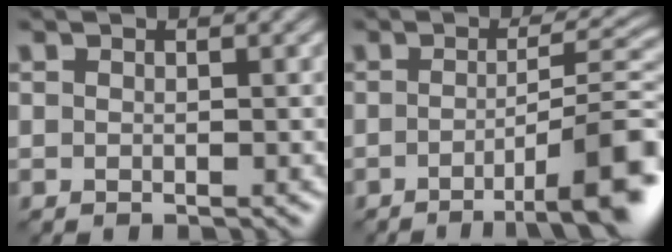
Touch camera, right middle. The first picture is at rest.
{"total": 8.1, "force": [-4.0, 0.9, 7.0], "torque": [-0.091, 0.007, -0.064]}